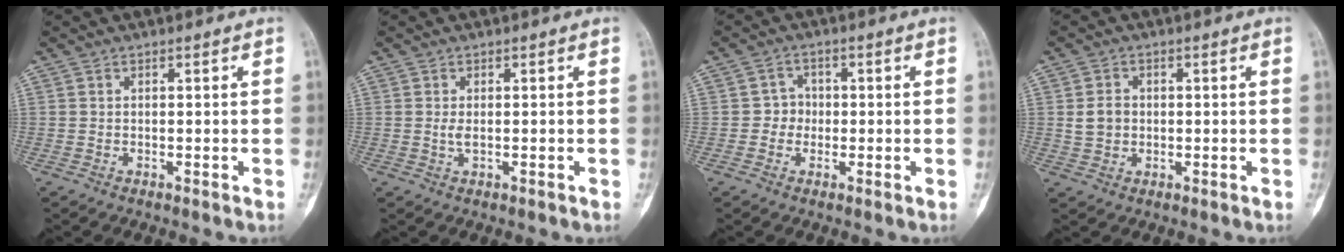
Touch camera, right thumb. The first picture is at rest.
{"total": 1.4, "force": [0.0, 0.5, 1.3], "torque": [-0.024, -0.003, 0.002]}
{"total": 3.0, "force": [-0.4, 2.9, 0.8], "torque": [0.012, 0.012, -0.015]}
{"total": 3.7, "force": [0.2, 3.0, 2.0], "torque": [-0.028, 0.006, 0.006]}